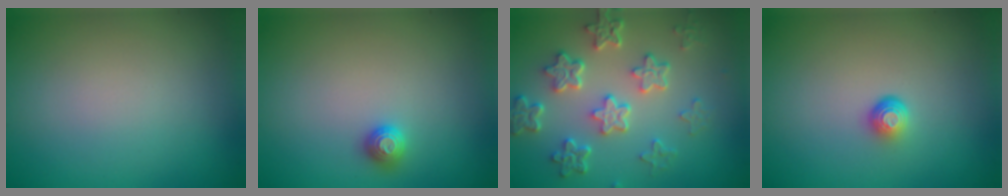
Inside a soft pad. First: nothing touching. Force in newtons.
{"total": 1.1, "press": 1.1, "slide": 0.2}
{"total": 5.7, "press": 4.4, "slide": 3.7}
{"total": 1.5, "press": 0.9, "slide": 1.2}